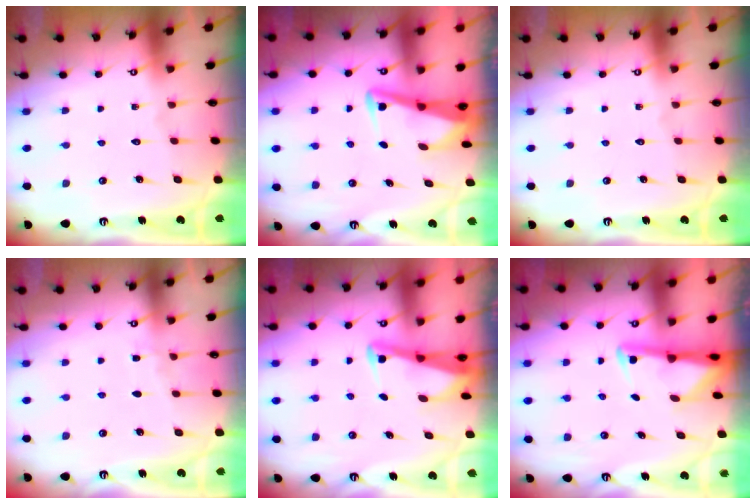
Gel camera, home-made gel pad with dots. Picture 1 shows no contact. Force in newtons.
{"total": 4.0, "press": 3.9, "slide": 0.4}
{"total": 0.0}
{"total": 4.7, "press": 4.7, "slide": 0.5}
{"total": 3.0, "press": 3.0, "slide": 0.3}
{"total": 2.8, "press": 2.7, "slide": 0.7}